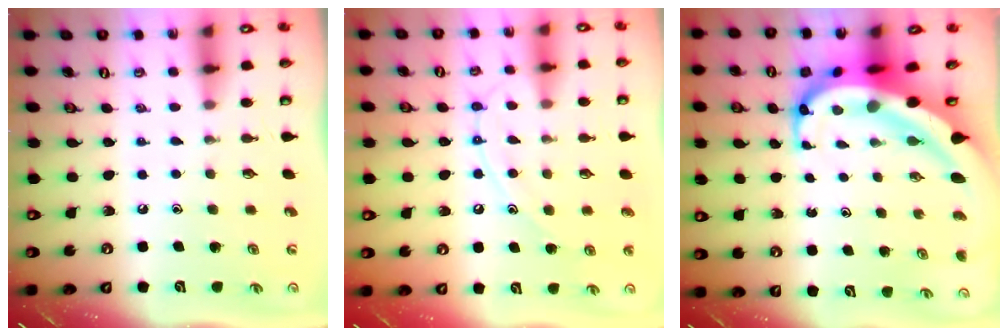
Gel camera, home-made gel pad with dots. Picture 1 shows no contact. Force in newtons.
{"total": 10.7, "press": 10.7, "slide": 1.0}
{"total": 13.6, "press": 13.4, "slide": 2.4}